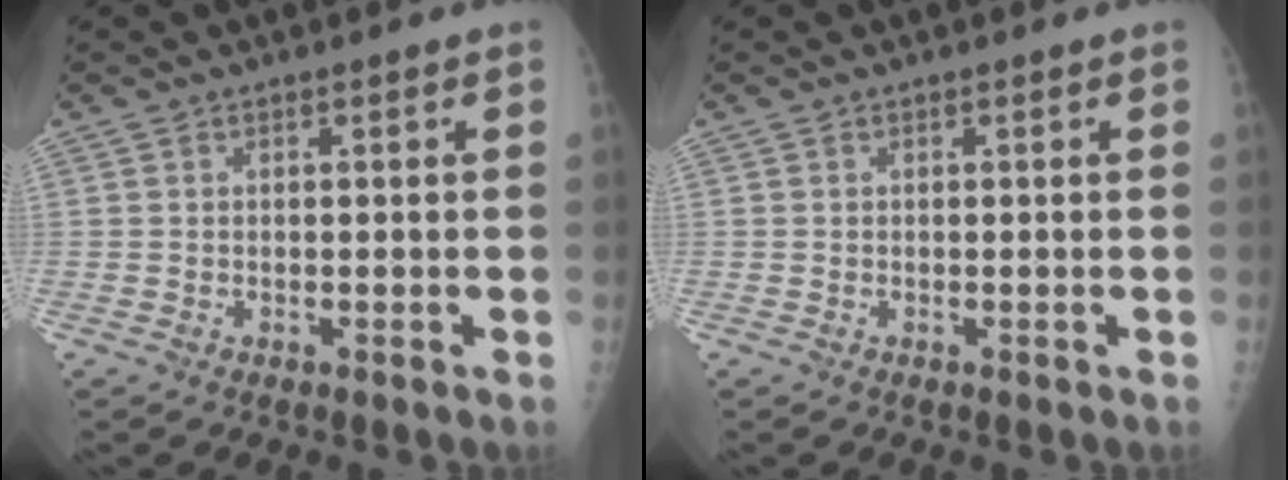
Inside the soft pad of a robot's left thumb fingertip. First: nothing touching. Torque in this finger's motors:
{"motor_torque": [0.00, 0.00, 0.00, 0.00, 0.00]}